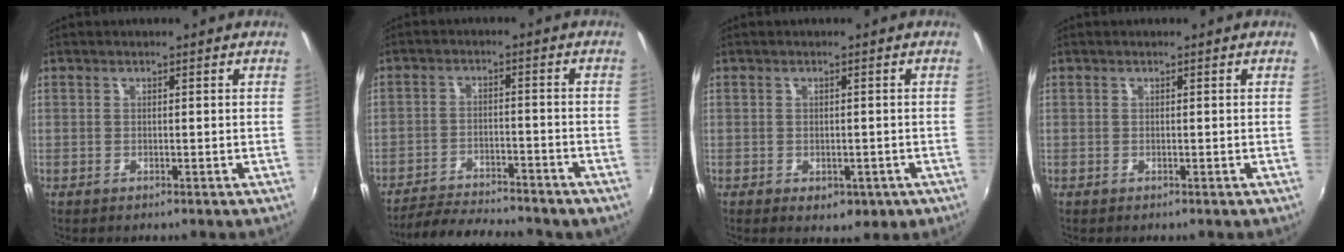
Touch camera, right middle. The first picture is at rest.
{"total": 13.8, "force": [-12.0, 3.0, 6.0], "torque": [-0.127, -0.016, -0.178]}
{"total": 4.4, "force": [-1.9, 2.9, 2.7], "torque": [-0.046, -0.014, -0.020]}
{"total": 0.0}